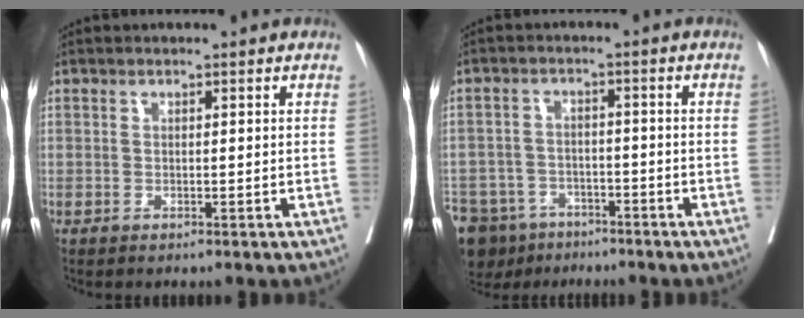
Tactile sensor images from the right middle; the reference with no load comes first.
{"total": 12.7, "force": [-9.4, 7.6, 3.9], "torque": [-0.102, -0.008, -0.136]}